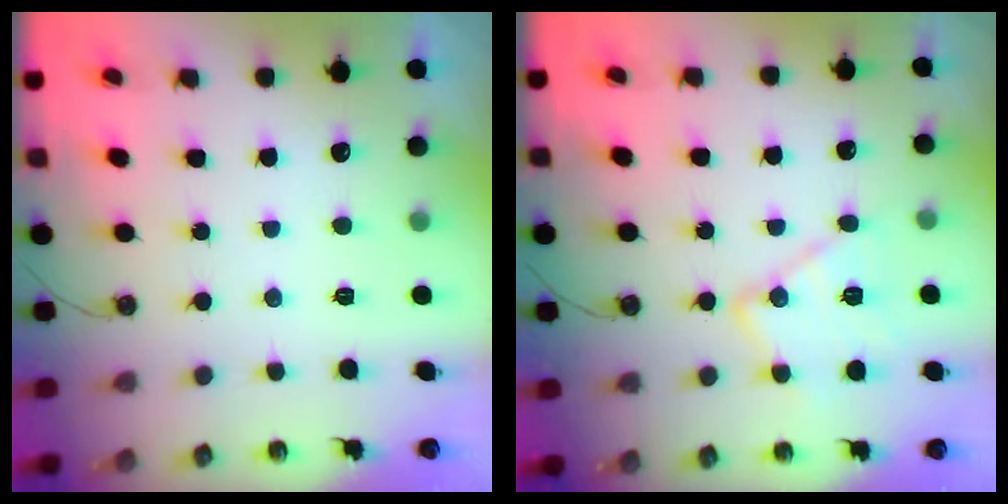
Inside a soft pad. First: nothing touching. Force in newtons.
{"total": 13.2, "press": 13.2, "slide": 0.8}